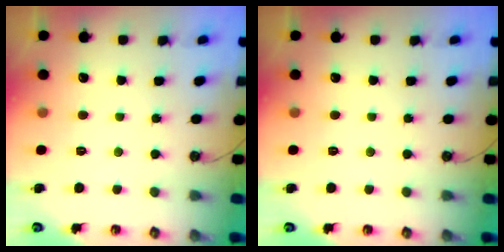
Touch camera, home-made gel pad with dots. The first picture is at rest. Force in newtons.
{"total": 0.0}